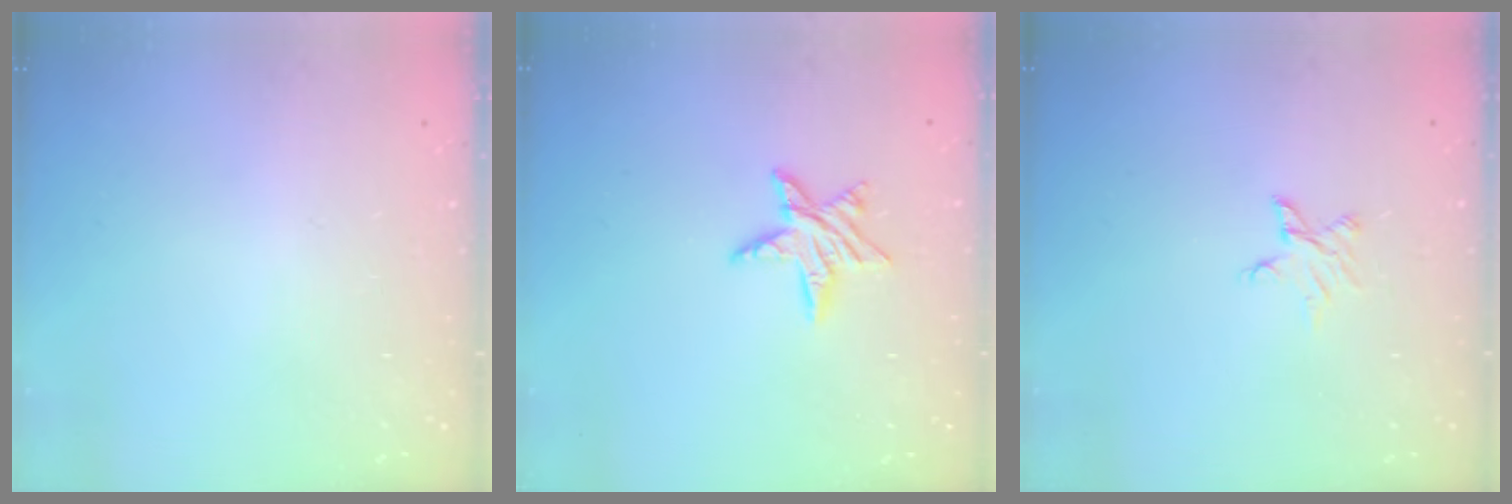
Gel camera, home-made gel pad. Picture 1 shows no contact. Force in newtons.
{"total": 7.9, "press": 7.9, "slide": 0.5}
{"total": 2.9, "press": 2.9, "slide": 0.2}